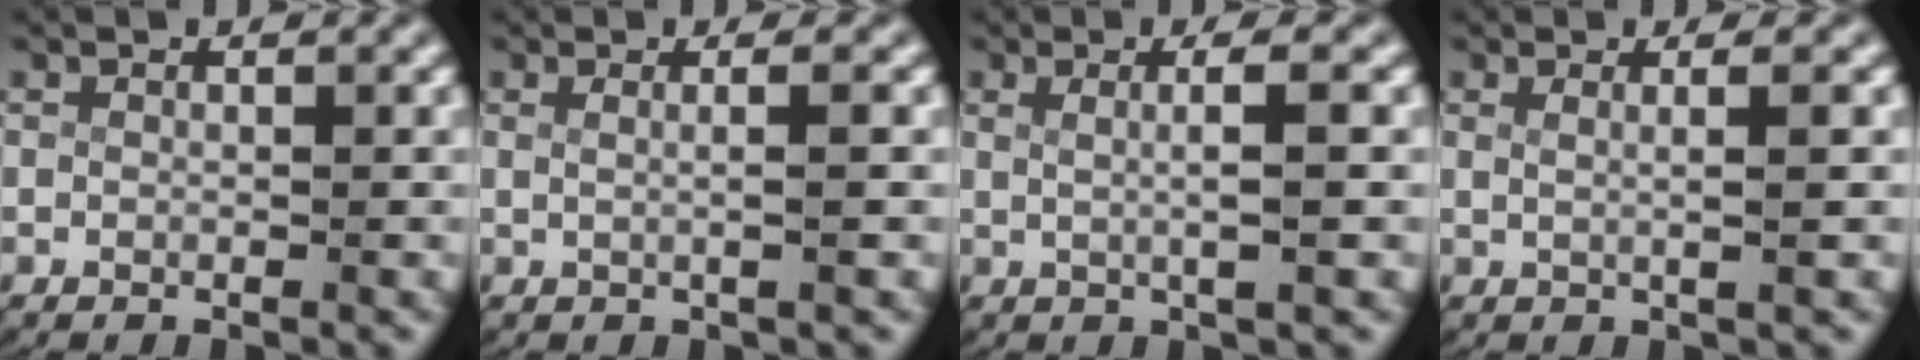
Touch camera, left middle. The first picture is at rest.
{"total": 1.7, "force": [0.3, -0.2, 1.7], "torque": [-0.029, 0.000, 0.005]}
{"total": 3.1, "force": [0.6, 0.1, 3.1], "torque": [-0.049, 0.002, 0.014]}
{"total": 2.0, "force": [0.5, -0.2, 1.9], "torque": [-0.034, -0.003, 0.013]}